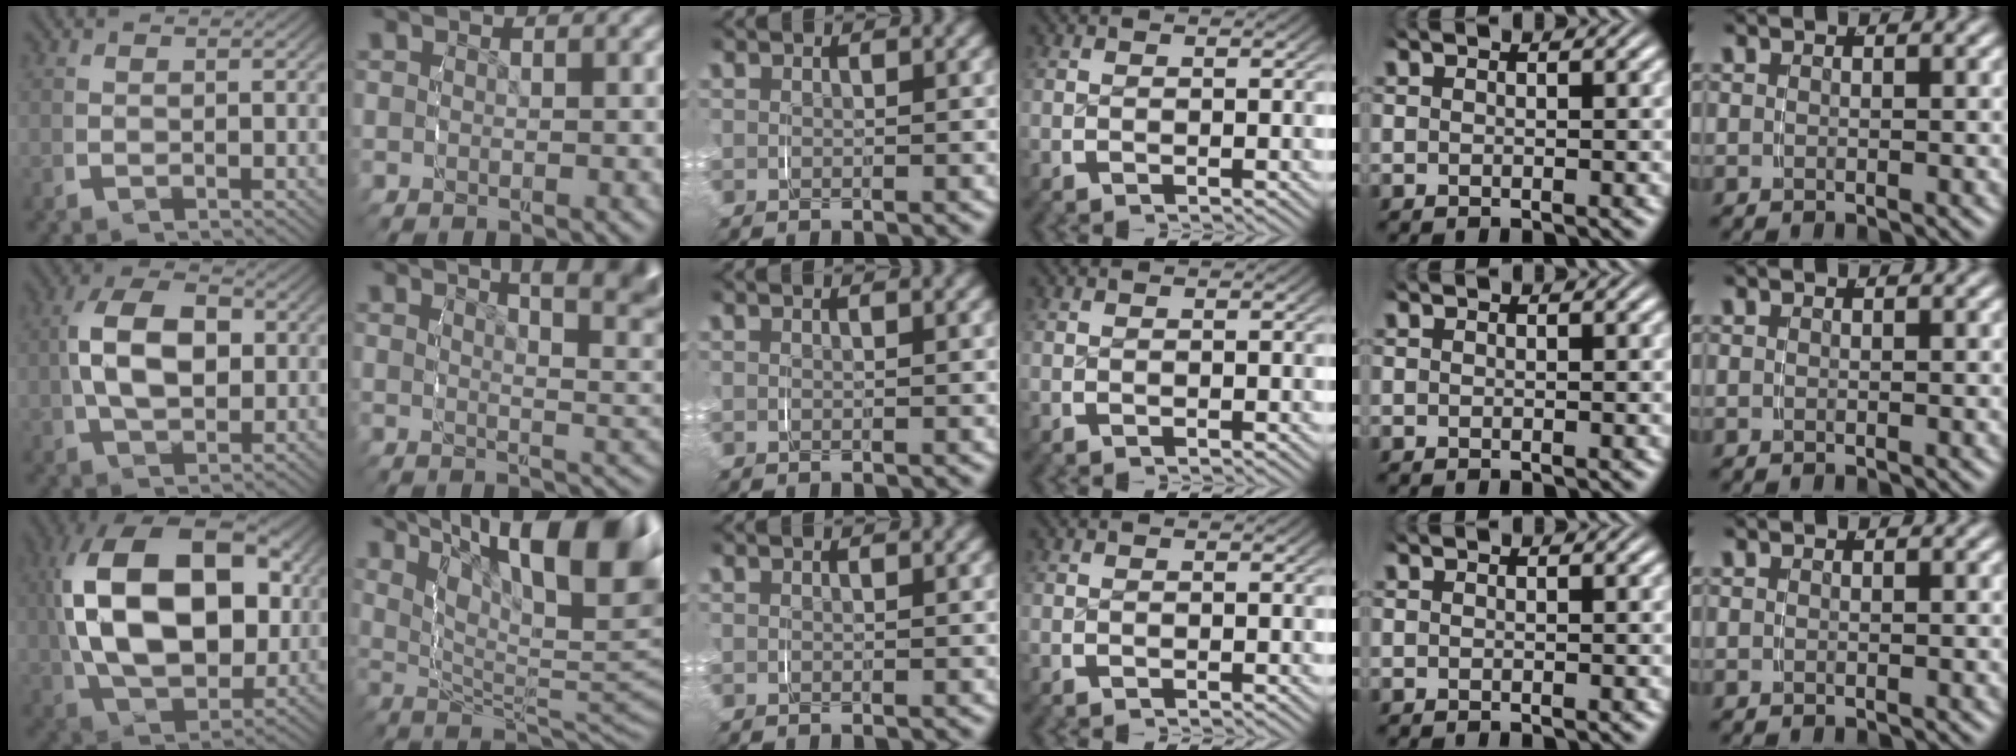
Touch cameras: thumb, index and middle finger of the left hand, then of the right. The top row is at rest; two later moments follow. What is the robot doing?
{"motion": "grasp_and_lifting", "object": "paper plate"}